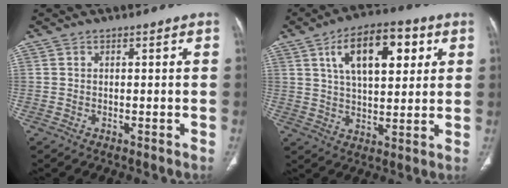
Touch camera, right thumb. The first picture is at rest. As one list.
[{"total": 15.1, "force": [5.7, 7.3, 11.9], "torque": [-0.164, -0.005, 0.092]}]